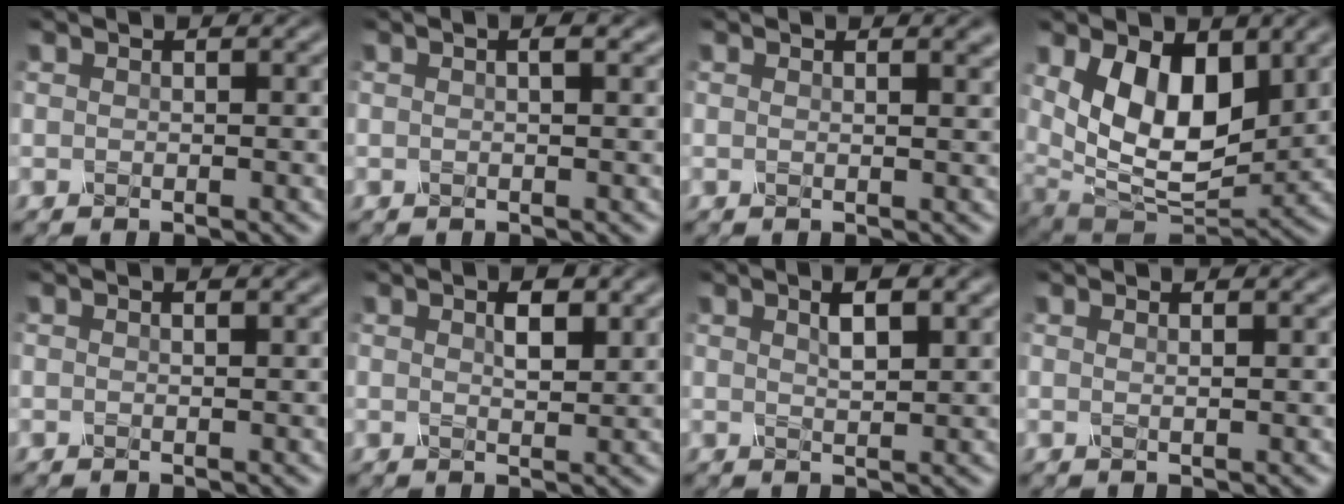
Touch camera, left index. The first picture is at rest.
{"total": 3.1, "force": [1.4, 1.5, 2.3], "torque": [-0.013, 0.025, -0.005]}
{"total": 3.1, "force": [1.8, 1.4, 2.1], "torque": [0.002, 0.019, 0.003]}
{"total": 8.7, "force": [2.1, 5.2, 6.6], "torque": [-0.126, -0.018, 0.040]}
{"total": 1.2, "force": [0.5, 0.5, 1.0], "torque": [-0.001, 0.000, -0.008]}
{"total": 1.9, "force": [0.7, 0.5, 1.7], "torque": [-0.032, 0.001, 0.021]}
{"total": 2.7, "force": [1.0, 0.7, 2.3], "torque": [-0.039, 0.004, 0.026]}
{"total": 1.2, "force": [0.5, 0.5, 0.9], "torque": [0.001, 0.001, -0.007]}